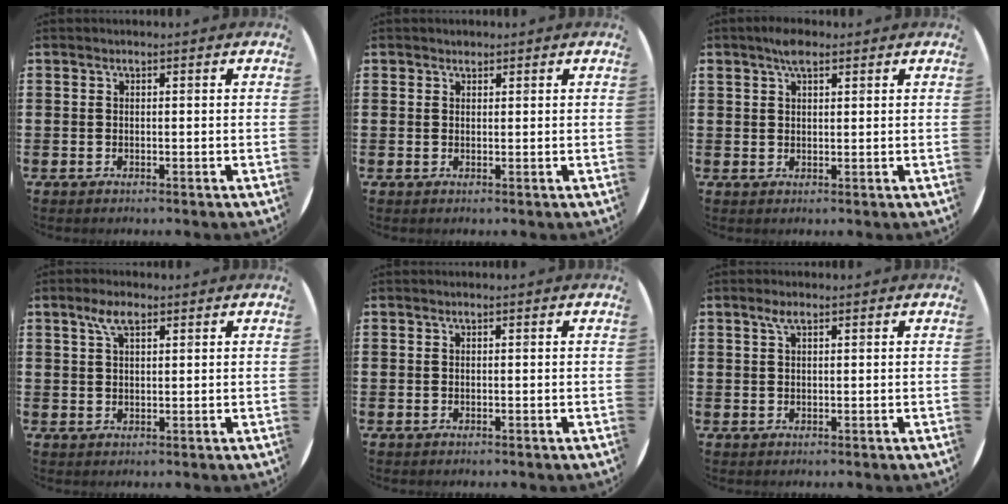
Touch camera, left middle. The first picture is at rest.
{"total": 0.7, "force": [0.7, 0.3, -0.1], "torque": [0.009, 0.000, 0.011]}
{"total": 3.2, "force": [2.2, 1.3, 1.8], "torque": [-0.032, 0.004, 0.038]}
{"total": 3.5, "force": [2.2, 1.3, 2.4], "torque": [-0.045, 0.006, 0.036]}
{"total": 0.0}
{"total": 1.7, "force": [1.0, 0.5, 1.3], "torque": [-0.027, 0.004, 0.015]}